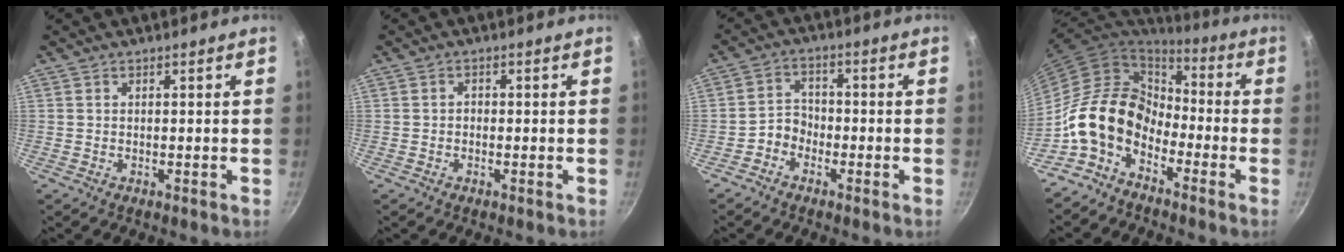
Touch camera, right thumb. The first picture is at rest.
{"total": 0.9, "force": [-0.4, 0.7, 0.4], "torque": [-0.005, 0.004, -0.007]}
{"total": 3.7, "force": [-2.2, 2.8, 1.1], "torque": [0.000, 0.031, -0.049]}
{"total": 13.2, "force": [-6.1, 9.0, 7.5], "torque": [-0.096, 0.061, -0.135]}